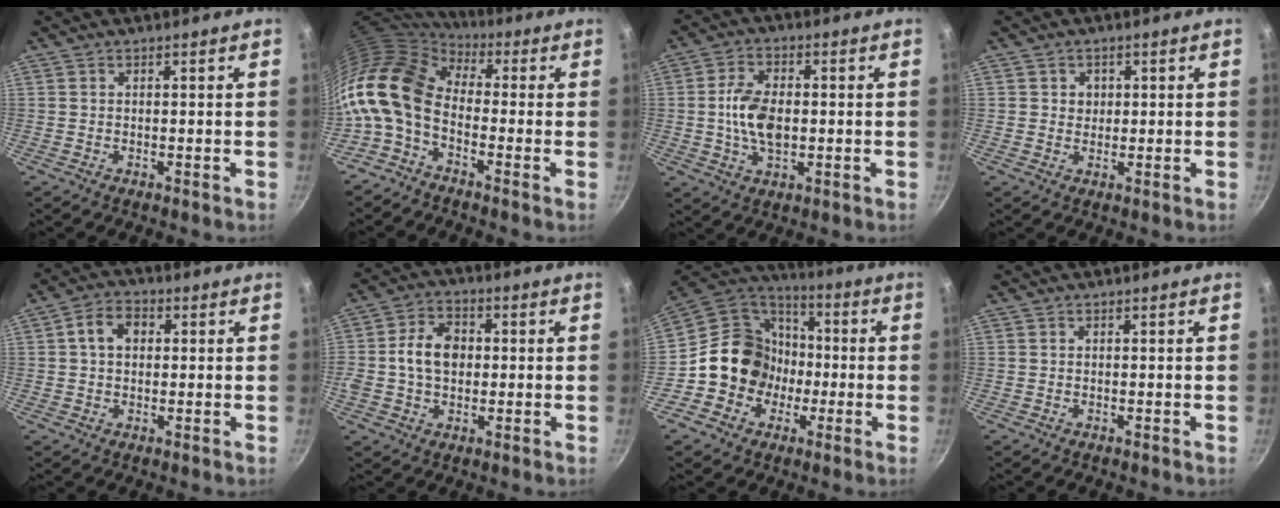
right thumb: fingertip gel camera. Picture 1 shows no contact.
{"total": 13.6, "force": [-1.5, 8.8, 10.3], "torque": [-0.187, 0.024, -0.051]}
{"total": 9.0, "force": [-0.2, 5.3, 7.3], "torque": [-0.131, 0.008, -0.007]}
{"total": 2.3, "force": [0.5, 2.2, 0.6], "torque": [0.006, 0.001, 0.006]}
{"total": 6.1, "force": [1.2, 4.5, 3.9], "torque": [-0.050, 0.013, 0.011]}
{"total": 9.2, "force": [0.2, 6.9, 6.1], "torque": [-0.089, 0.017, -0.008]}
{"total": 16.4, "force": [-2.7, 14.6, 6.9], "torque": [-0.077, 0.043, -0.053]}
{"total": 0.0}